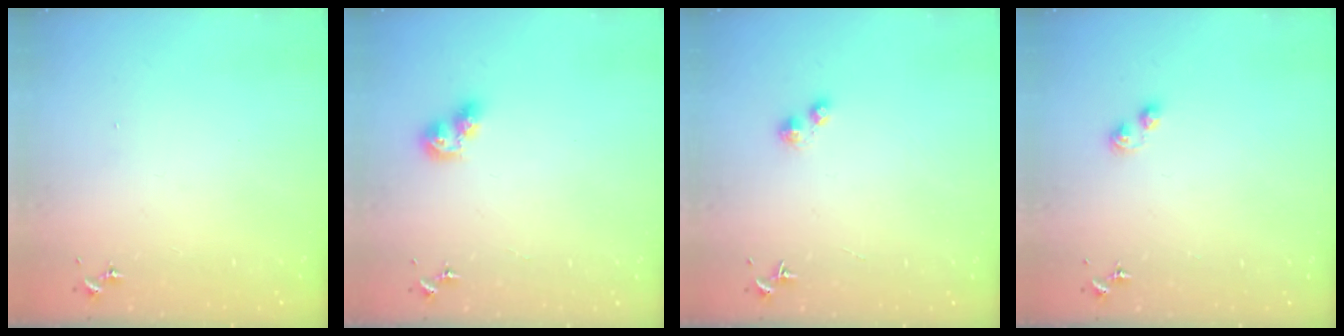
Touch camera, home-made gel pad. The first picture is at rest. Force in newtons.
{"total": 6.6, "press": 6.6, "slide": 0.4}
{"total": 1.6, "press": 1.6, "slide": 0.2}
{"total": 3.4, "press": 3.4, "slide": 0.4}